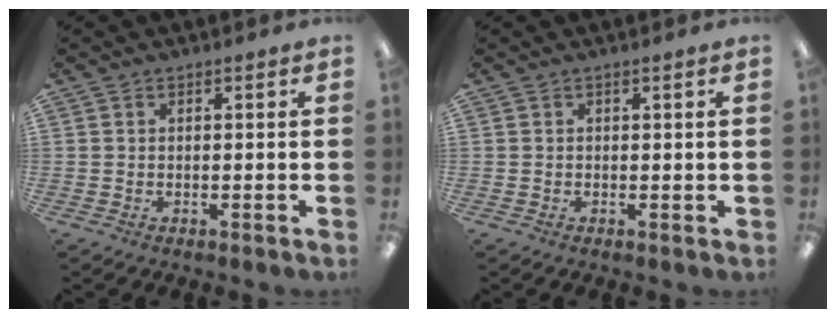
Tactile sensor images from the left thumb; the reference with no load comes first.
{"total": 0.0}